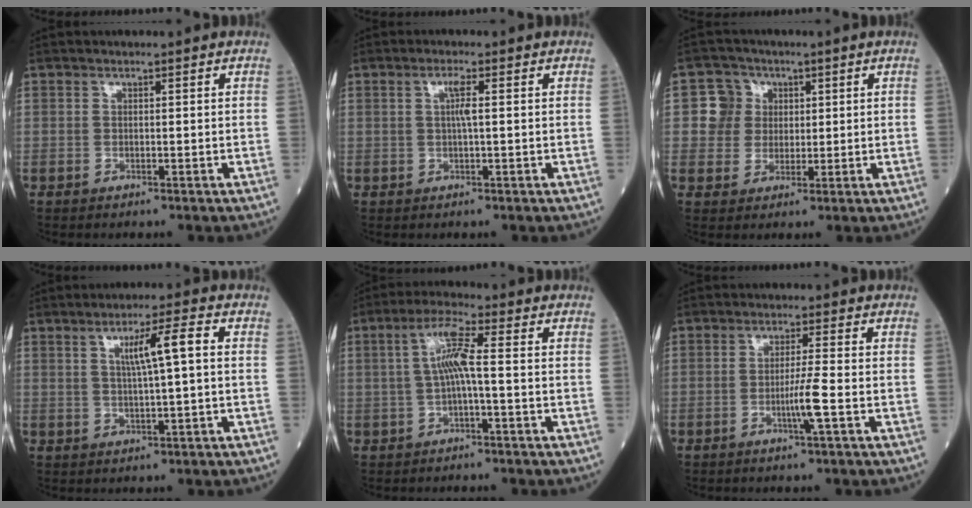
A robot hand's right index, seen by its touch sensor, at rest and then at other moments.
{"total": 2.2, "force": [0.3, 0.0, 2.2], "torque": [-0.041, 0.002, 0.004]}
{"total": 4.4, "force": [0.7, 4.3, 0.7], "torque": [-0.013, 0.016, 0.014]}
{"total": 5.7, "force": [1.2, -0.1, 5.6], "torque": [-0.095, 0.005, 0.021]}
{"total": 5.6, "force": [0.1, 0.2, 5.6], "torque": [-0.109, 0.013, 0.001]}
{"total": 4.0, "force": [-1.3, -0.8, 3.6], "torque": [-0.069, -0.007, -0.027]}